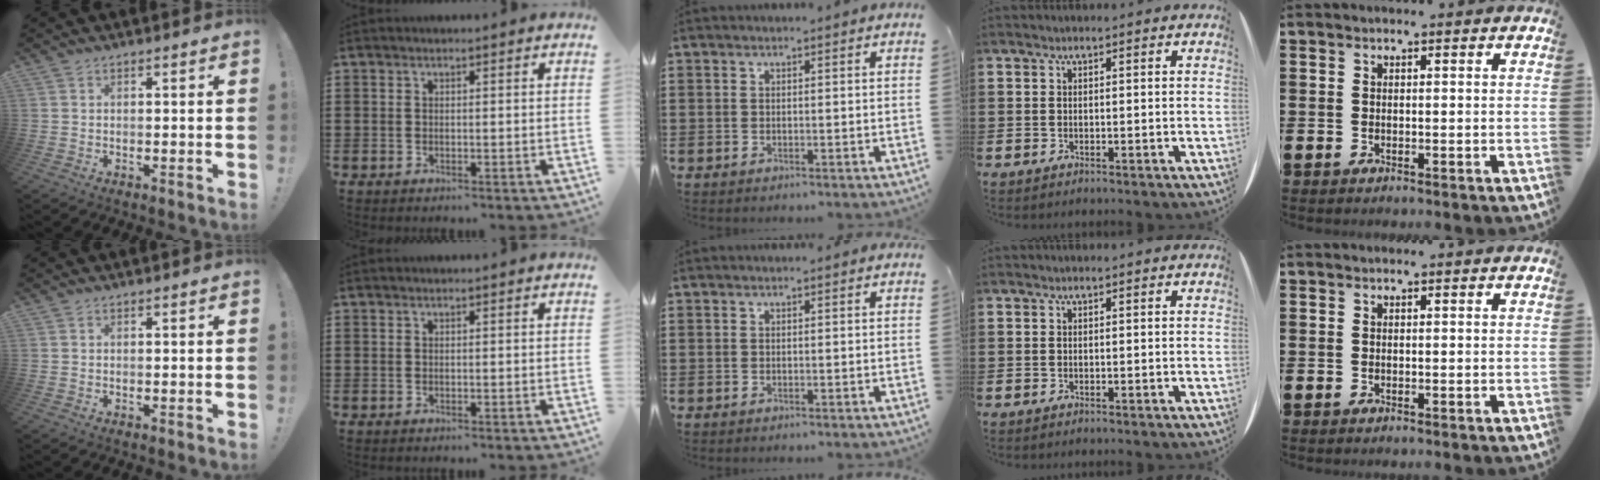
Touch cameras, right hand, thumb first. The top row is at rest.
{}